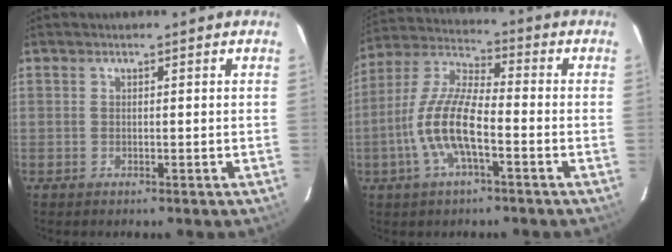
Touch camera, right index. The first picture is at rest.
{"total": 12.1, "force": [-4.0, 3.5, 10.9], "torque": [-0.233, 0.002, -0.080]}